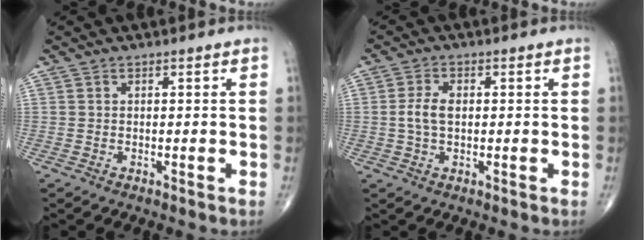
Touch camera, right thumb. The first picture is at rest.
{"total": 4.0, "force": [0.1, 2.3, 3.3], "torque": [-0.073, 0.007, -0.001]}